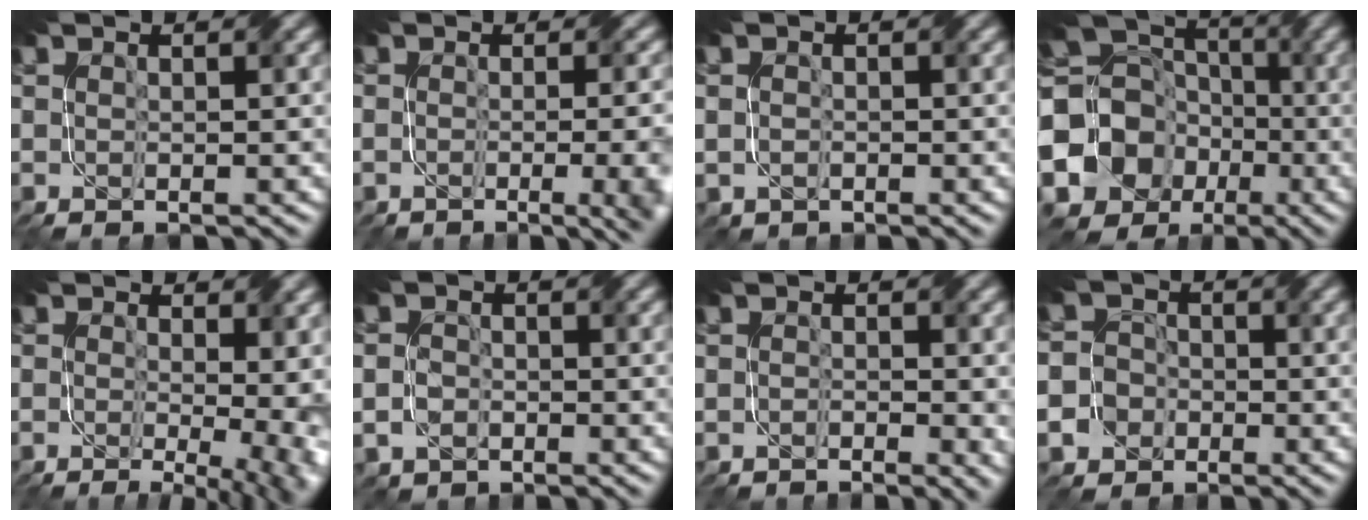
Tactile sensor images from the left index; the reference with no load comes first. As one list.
[{"total": 11.2, "force": [-2.0, 6.1, 9.2], "torque": [-0.044, 0.001, -0.003]}, {"total": 0.9, "force": [0.0, 0.8, -0.3], "torque": [0.008, 0.001, 0.004]}, {"total": 14.1, "force": [-3.5, 12.8, 4.9], "torque": [-0.114, -0.003, -0.085]}, {"total": 12.9, "force": [-1.1, 7.3, 10.6], "torque": [-0.102, 0.008, 0.011]}, {"total": 1.4, "force": [-0.4, 1.3, -0.1], "torque": [0.004, 0.002, -0.009]}, {"total": 2.4, "force": [-1.0, 0.8, 2.1], "torque": [-0.025, -0.007, -0.010]}, {"total": 4.4, "force": [-2.0, 3.9, 0.5], "torque": [0.006, 0.002, -0.040]}]